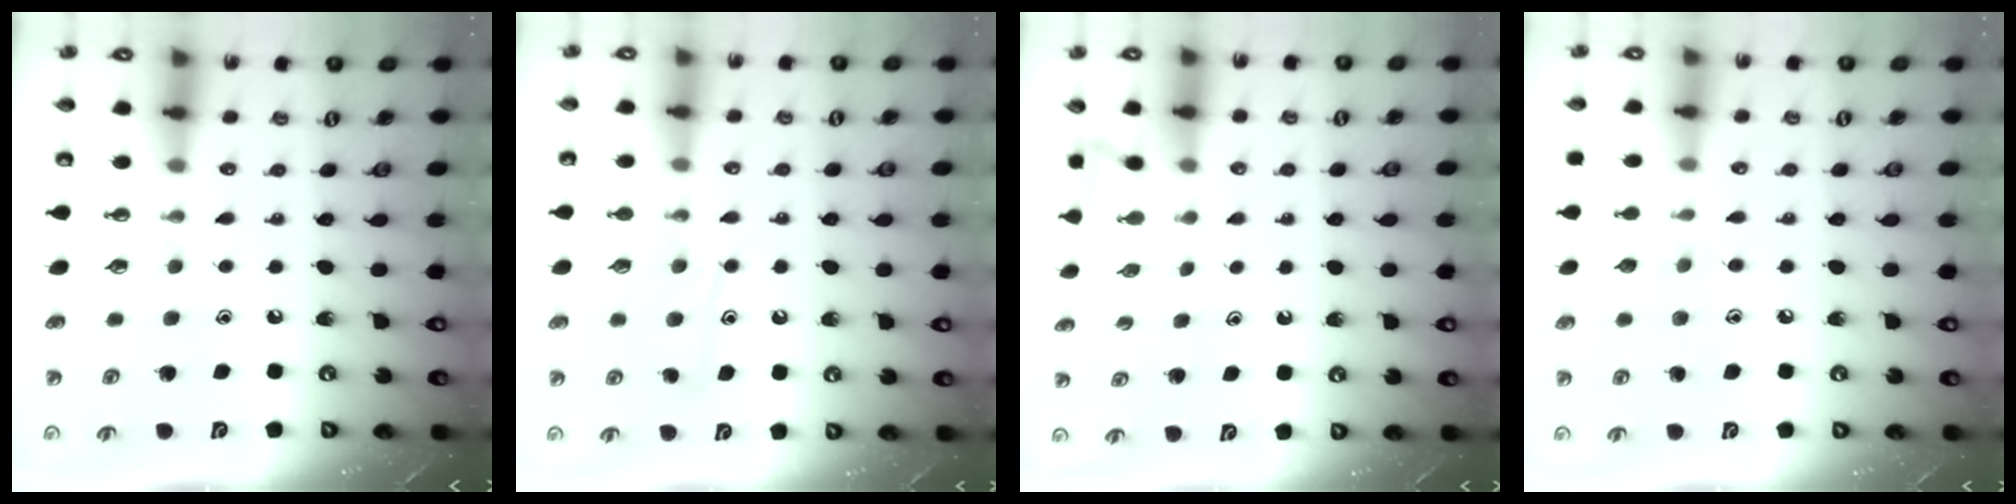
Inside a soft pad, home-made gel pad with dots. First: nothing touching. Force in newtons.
{"total": 10.9, "press": 10.9, "slide": 0.8}
{"total": 2.5, "press": 2.5, "slide": 0.3}
{"total": 6.4, "press": 6.4, "slide": 0.5}